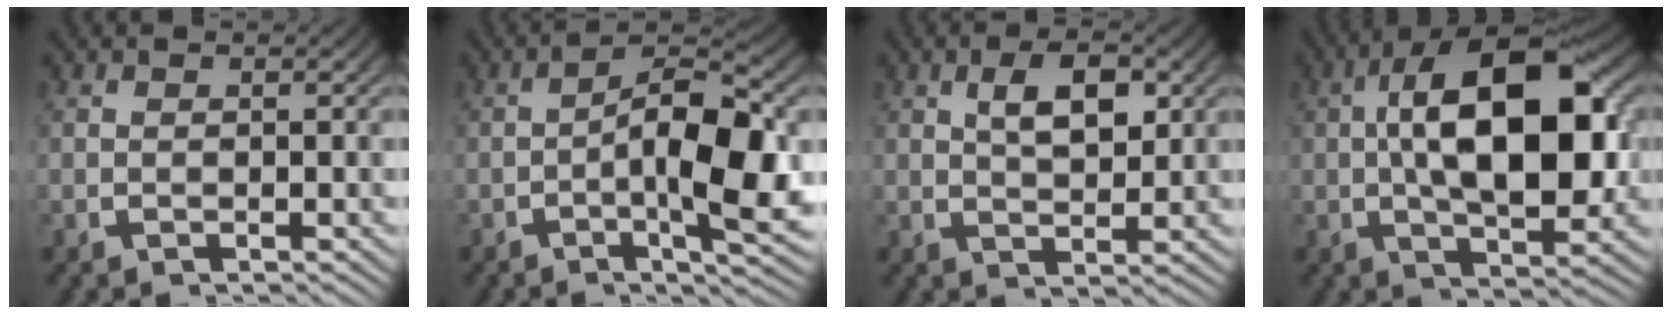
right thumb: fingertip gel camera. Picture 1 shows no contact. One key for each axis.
{"total": 9.4, "fx": -1.4, "fy": 3.9, "fz": 8.5, "tx": -0.136, "ty": -0.011, "tz": -0.030}
{"total": 3.4, "fx": 0.6, "fy": 1.5, "fz": 3.0, "tx": -0.047, "ty": -0.002, "tz": 0.016}
{"total": 15.4, "fx": 0.1, "fy": 7.9, "fz": 13.2, "tx": -0.230, "ty": -0.023, "tz": 0.011}